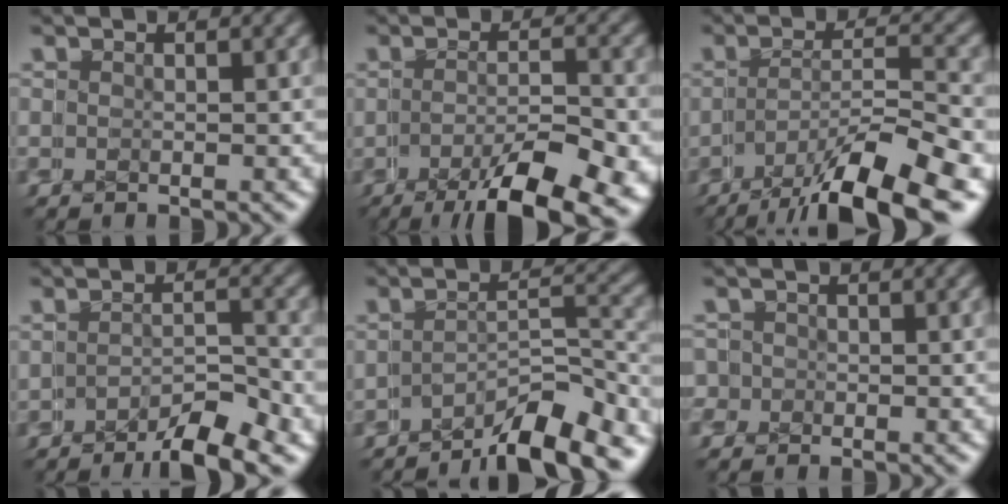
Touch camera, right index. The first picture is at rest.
{"total": 7.8, "force": [-5.4, 1.9, 5.2], "torque": [-0.055, -0.017, -0.069]}
{"total": 7.2, "force": [-5.1, 1.5, 4.9], "torque": [-0.044, 0.006, -0.075]}
{"total": 3.4, "force": [-3.2, -0.1, 1.1], "torque": [0.018, 0.010, -0.057]}
{"total": 6.8, "force": [-6.2, 0.7, 2.7], "torque": [0.000, 0.010, -0.096]}
{"total": 2.0, "force": [-0.3, 2.0, 0.5], "torque": [-0.001, 0.003, -0.010]}